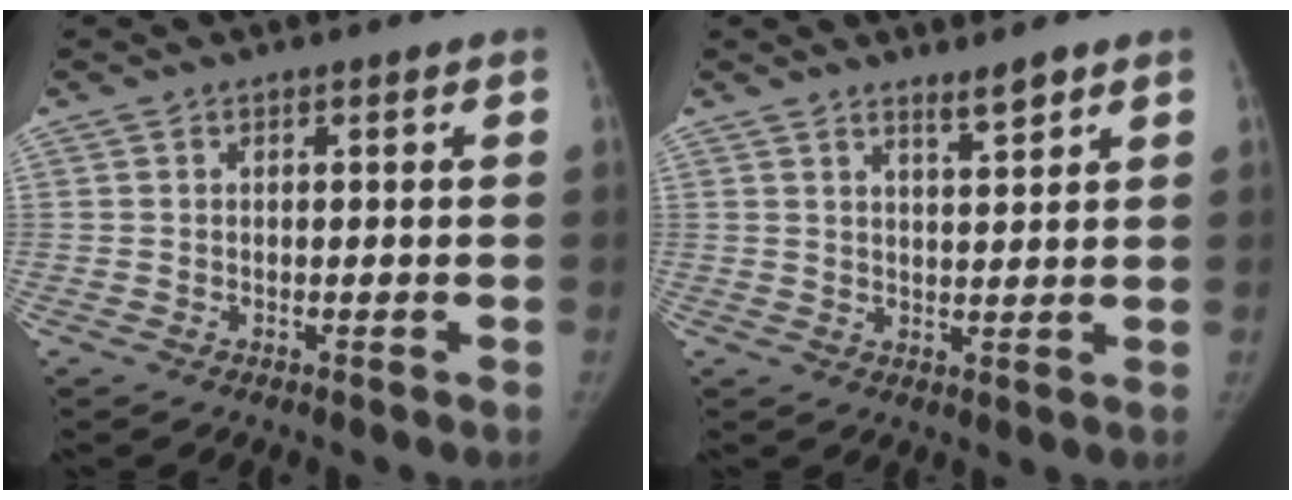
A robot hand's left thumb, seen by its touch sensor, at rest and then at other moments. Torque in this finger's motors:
{"motor_torque": [-0.31, -0.21, -0.13, 0.18, 0.00]}